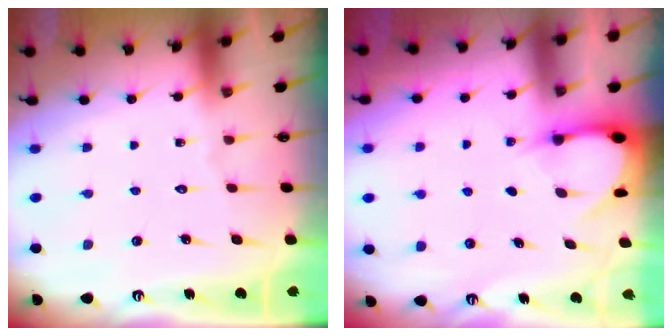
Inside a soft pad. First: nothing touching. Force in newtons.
{"total": 3.2, "press": 3.2, "slide": 0.4}